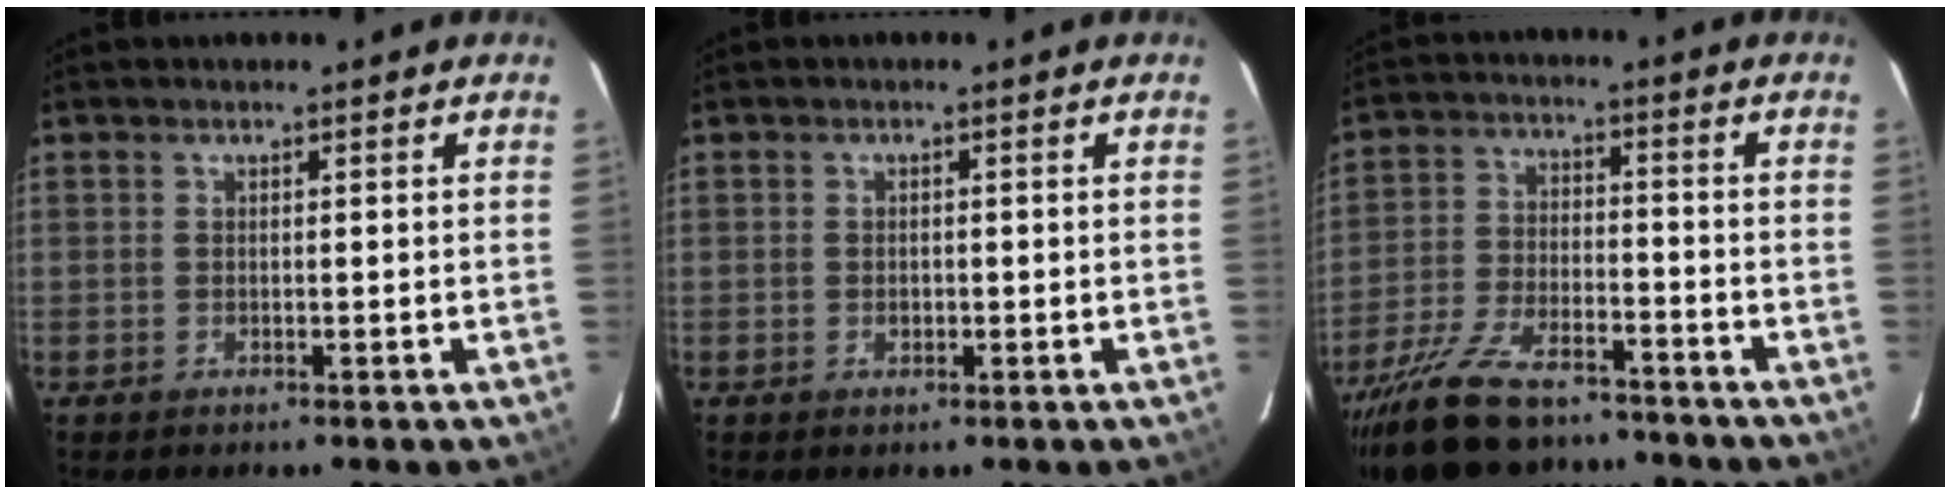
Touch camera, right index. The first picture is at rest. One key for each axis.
{"total": 1.3, "fx": -0.3, "fy": 1.1, "fz": 0.6, "tx": -0.010, "ty": 0.002, "tz": -0.004}
{"total": 18.1, "fx": -14.8, "fy": 6.8, "fz": 8.1, "tx": -0.176, "ty": -0.016, "tz": -0.244}